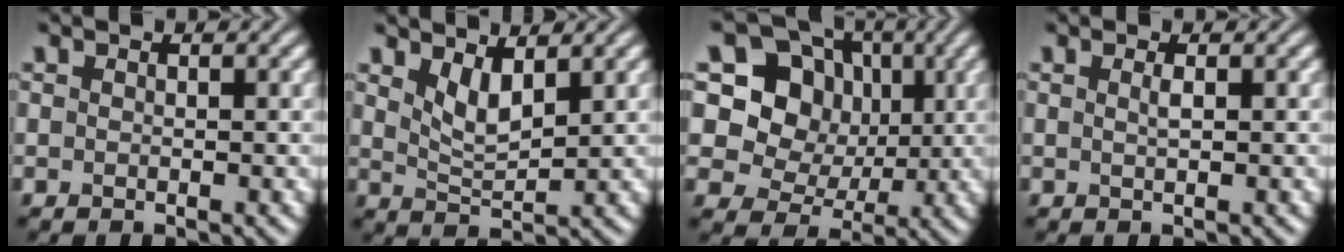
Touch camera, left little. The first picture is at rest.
{"total": 2.7, "force": [1.6, 0.9, 1.9], "torque": [-0.043, -0.012, 0.036]}
{"total": 10.6, "force": [3.1, 9.1, 4.5], "torque": [-0.098, 0.023, 0.050]}
{"total": 0.8, "force": [0.2, 0.2, 0.8], "torque": [-0.013, 0.004, 0.003]}